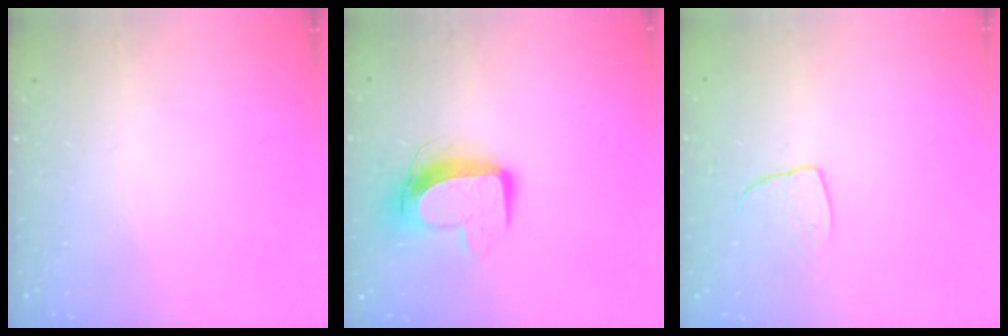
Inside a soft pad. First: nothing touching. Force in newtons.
{"total": 10.6, "press": 10.6, "slide": 0.2}
{"total": 6.5, "press": 6.5, "slide": 0.5}